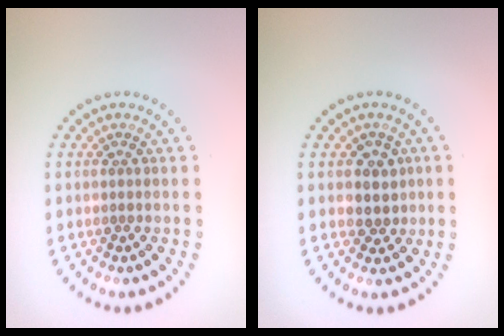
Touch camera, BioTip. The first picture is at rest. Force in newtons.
{"total": 2.3, "press": 2.1, "slide": 1.0}